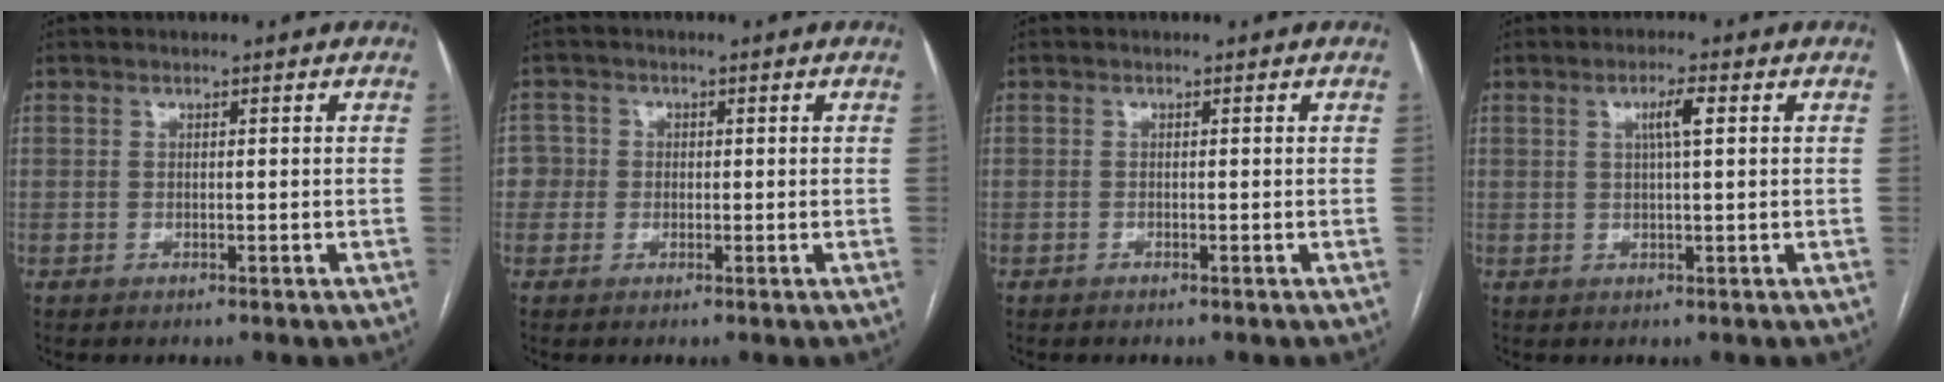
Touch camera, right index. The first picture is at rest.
{"total": 2.8, "force": [-0.2, 2.8, -0.1], "torque": [0.018, 0.016, -0.007]}
{"total": 0.0}
{"total": 3.2, "force": [1.0, 0.1, 3.0], "torque": [-0.054, 0.003, 0.016]}